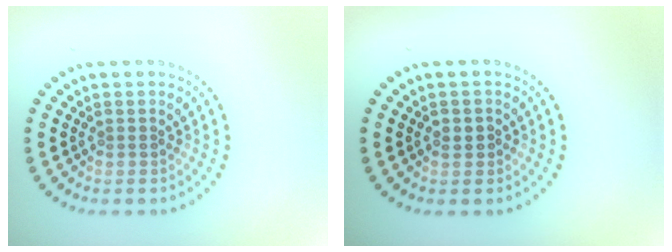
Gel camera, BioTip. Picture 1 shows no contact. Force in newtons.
{"total": 1.0, "press": 1.0, "slide": 0.1}